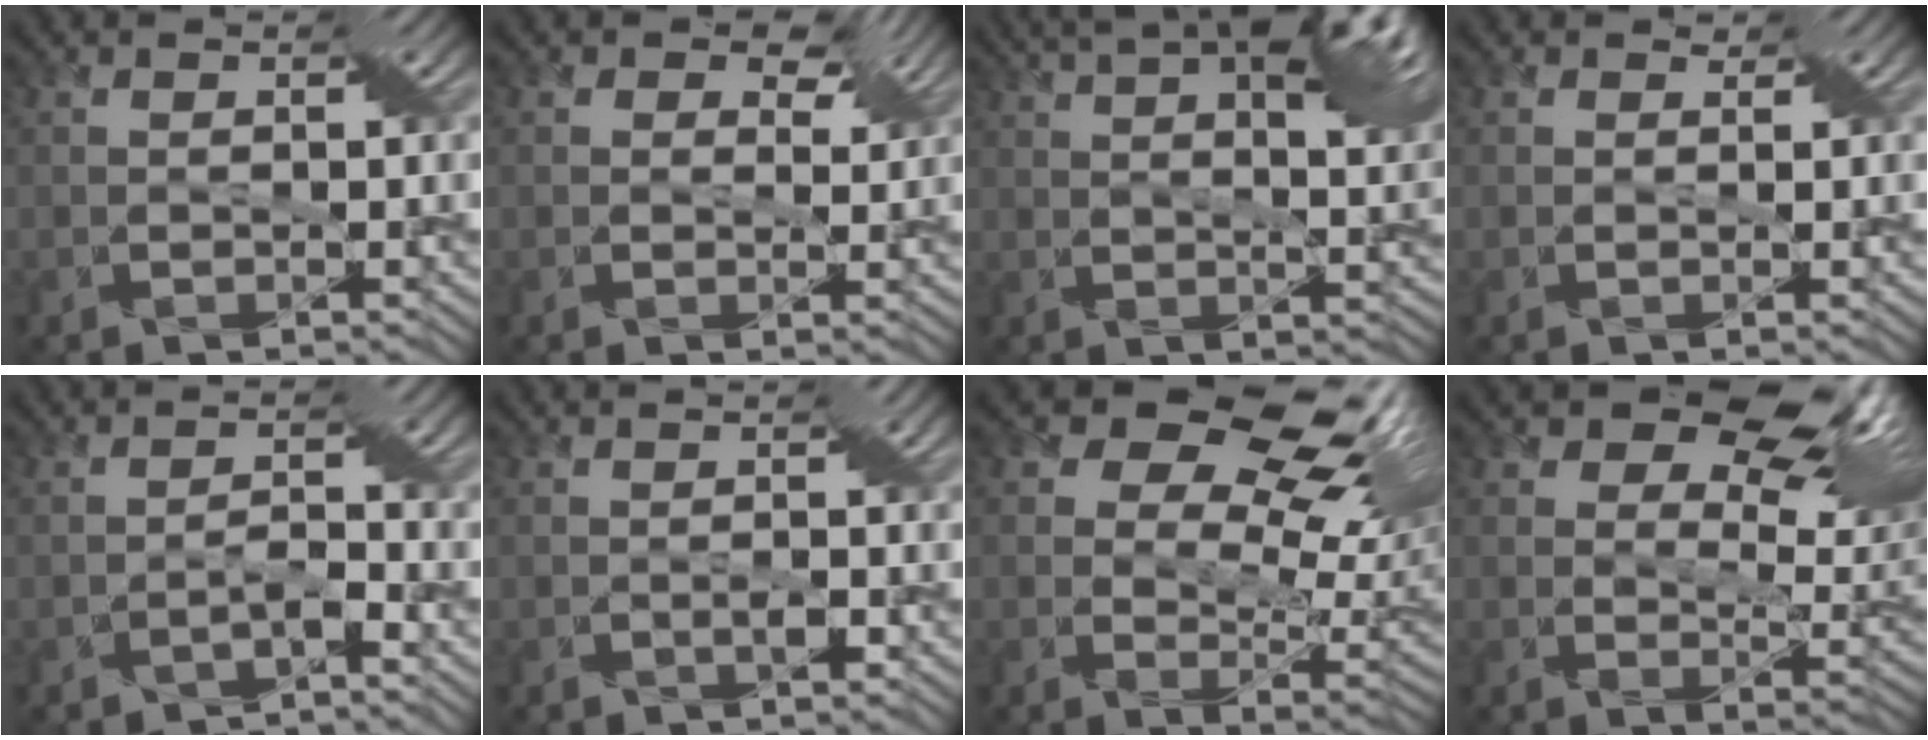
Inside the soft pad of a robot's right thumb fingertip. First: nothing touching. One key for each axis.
{"total": 4.8, "fx": 2.8, "fy": 3.0, "fz": 2.4, "tx": -0.043, "ty": 0.011, "tz": 0.019}
{"total": 14.1, "fx": 8.7, "fy": 4.3, "fz": 10.2, "tx": -0.188, "ty": 0.028, "tz": 0.122}
{"total": 0.9, "fx": 0.7, "fy": 0.6, "fz": 0.2, "tx": -0.011, "ty": 0.008, "tz": 0.002}
{"total": 1.6, "fx": -1.3, "fy": -0.8, "fz": 0.5, "tx": -0.025, "ty": 0.007, "tz": -0.017}
{"total": 0.8, "fx": -0.2, "fy": -0.6, "fz": 0.5, "tx": -0.020, "ty": -0.007, "tz": 0.005}
{"total": 14.9, "fx": 8.2, "fy": 7.9, "fz": 9.6, "tx": -0.167, "ty": 0.022, "tz": 0.130}
{"total": 13.6, "fx": 8.5, "fy": 6.1, "fz": 8.7, "tx": -0.141, "ty": 0.002, "tz": 0.136}